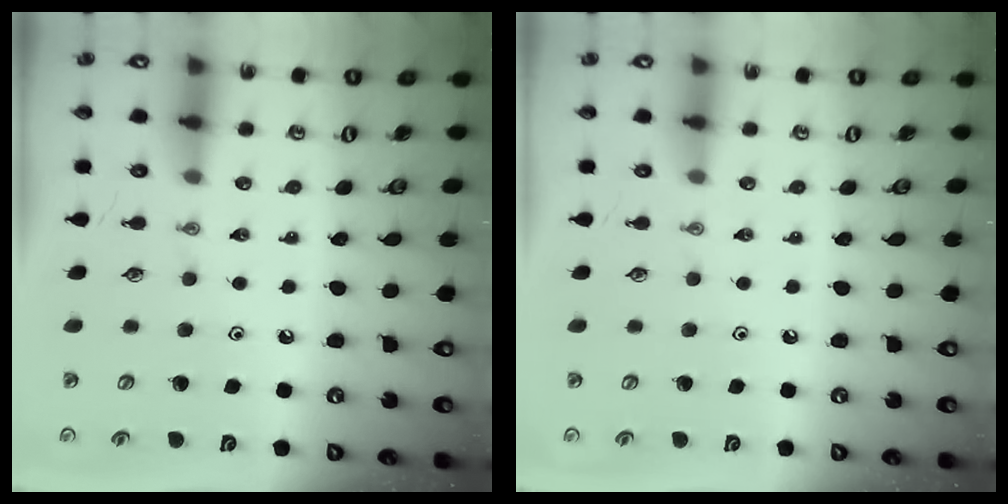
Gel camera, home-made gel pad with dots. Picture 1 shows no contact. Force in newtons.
{"total": 0.0}